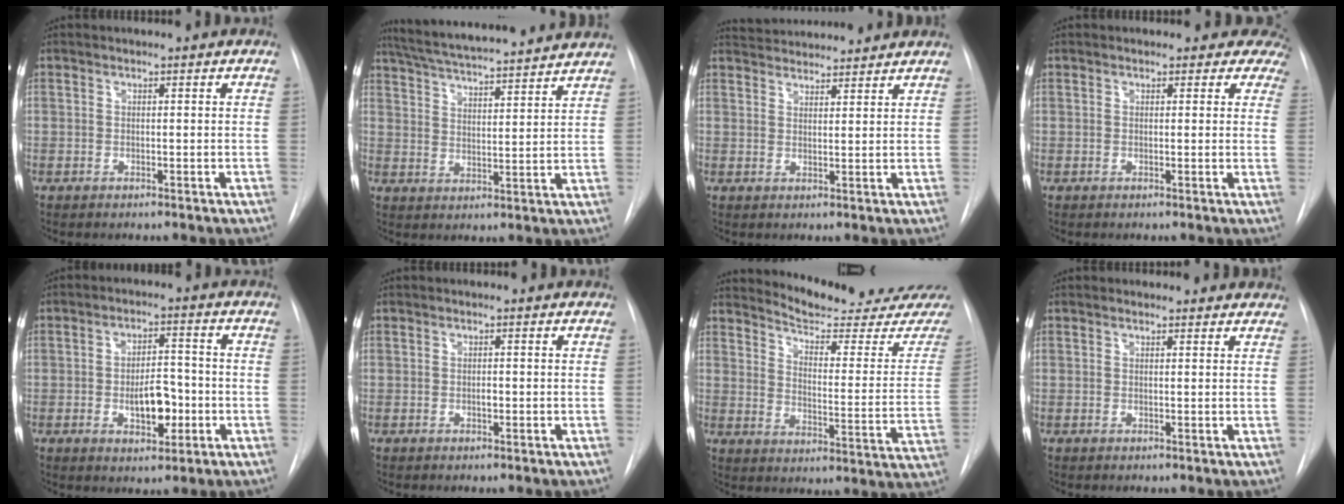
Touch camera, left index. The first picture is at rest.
{"total": 19.3, "force": [17.3, 1.6, 8.4], "torque": [-0.145, 0.023, 0.252]}
{"total": 8.0, "force": [7.8, 1.2, 1.7], "torque": [-0.030, 0.023, 0.112]}
{"total": 4.7, "force": [3.7, 2.8, 0.0], "torque": [0.037, -0.011, 0.011]}
{"total": 6.9, "force": [-2.6, 3.0, 5.6], "torque": [-0.090, 0.002, -0.032]}
{"total": 1.1, "force": [-1.0, 0.2, 0.4], "torque": [-0.009, -0.005, -0.014]}
{"total": 17.4, "force": [16.8, 0.6, 4.7], "torque": [-0.069, -0.111, 0.207]}
{"total": 3.4, "force": [3.1, 1.4, 0.4], "torque": [0.004, 0.001, 0.022]}